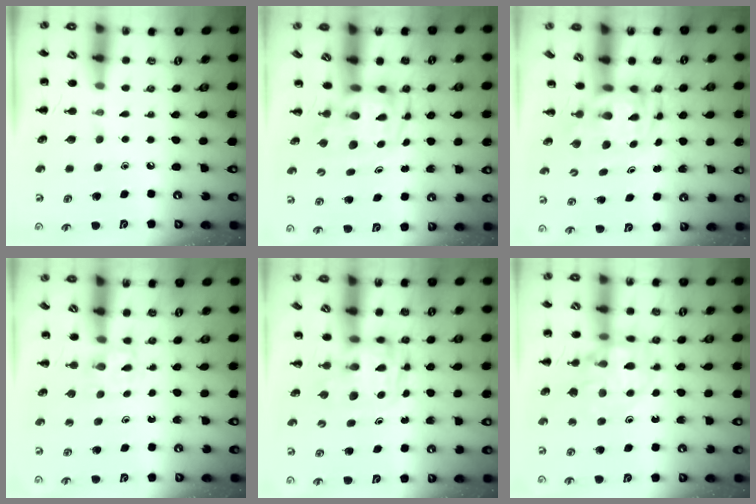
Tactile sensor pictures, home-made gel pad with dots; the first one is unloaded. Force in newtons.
{"total": 3.8, "press": 3.7, "slide": 0.6}
{"total": 3.7, "press": 3.6, "slide": 0.8}
{"total": 2.3, "press": 2.1, "slide": 0.9}
{"total": 2.6, "press": 2.6, "slide": 0.2}
{"total": 13.7, "press": 13.3, "slide": 3.3}